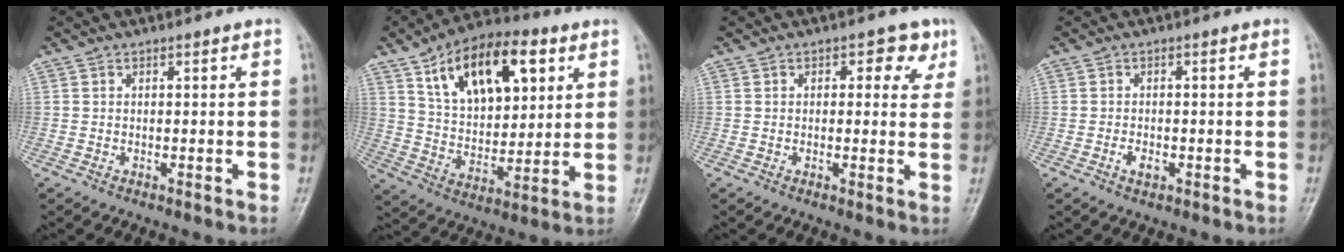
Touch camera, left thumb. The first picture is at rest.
{"total": 19.3, "force": [8.5, 10.3, 13.9], "torque": [-0.178, -0.024, 0.146]}
{"total": 5.0, "force": [2.0, 3.2, 3.3], "torque": [-0.005, -0.003, 0.014]}
{"total": 2.2, "force": [-0.8, 1.3, 1.5], "torque": [-0.022, 0.004, -0.014]}